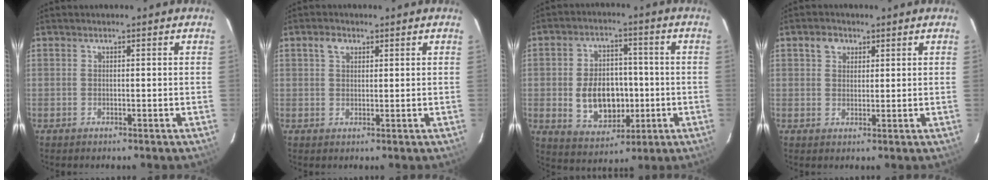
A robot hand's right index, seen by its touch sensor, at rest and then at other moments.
{"total": 2.4, "force": [1.2, 1.7, 1.2], "torque": [-0.021, 0.008, 0.023]}
{"total": 11.7, "force": [-1.7, 8.3, 8.1], "torque": [-0.164, 0.009, -0.005]}
{"total": 3.0, "force": [1.5, 2.4, 1.0], "torque": [-0.011, 0.010, 0.027]}